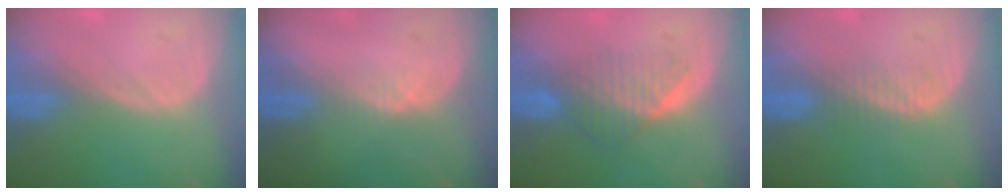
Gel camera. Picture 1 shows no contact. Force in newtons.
{"total": 1.4, "press": 1.2, "slide": 0.7}
{"total": 6.5, "press": 5.5, "slide": 3.4}
{"total": 2.3, "press": 2.3, "slide": 0.3}